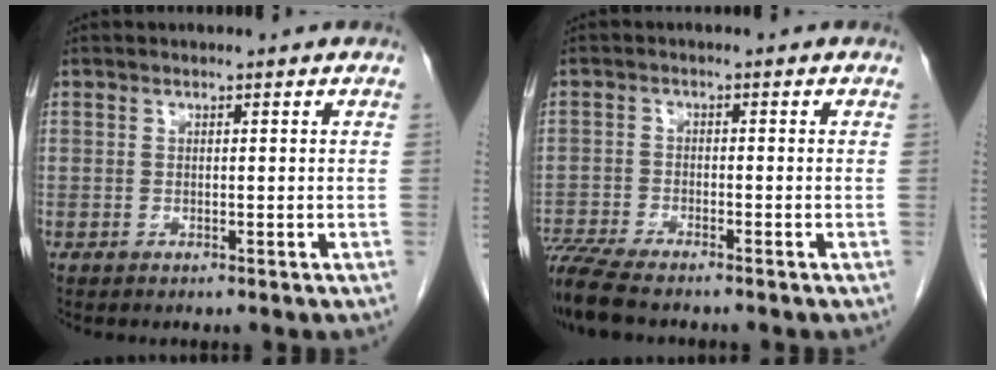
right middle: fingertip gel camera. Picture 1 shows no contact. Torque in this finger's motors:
{"motor_torque": [1.06, -0.93, 0.18, 0.10]}